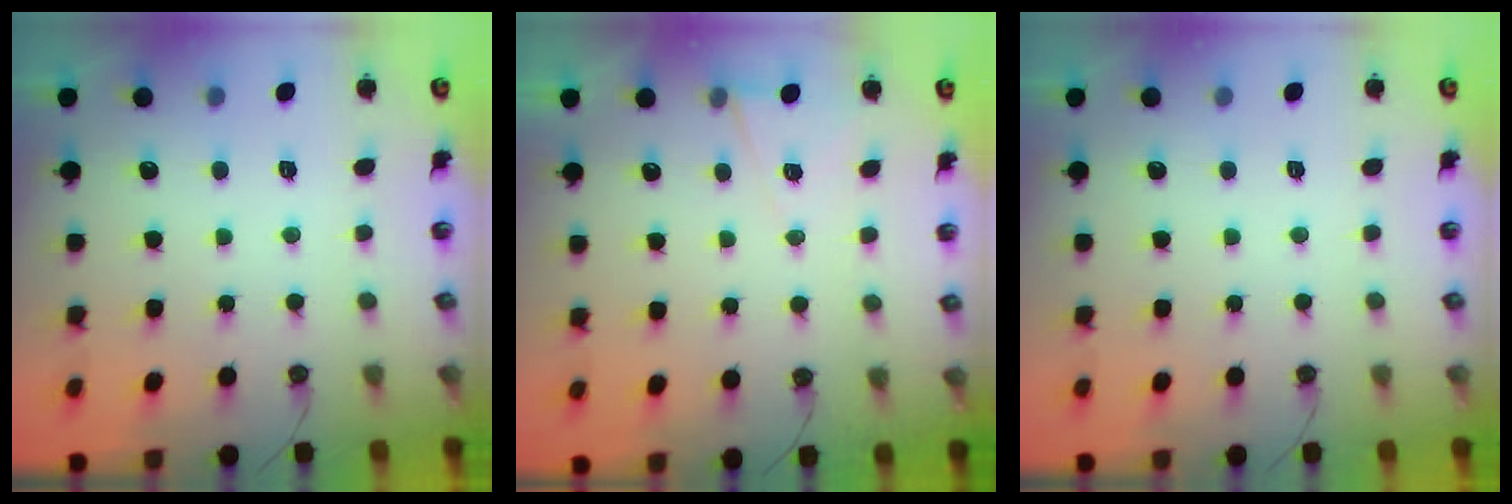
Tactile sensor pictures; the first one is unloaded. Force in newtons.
{"total": 5.8, "press": 4.0, "slide": 4.2}
{"total": 0.0}